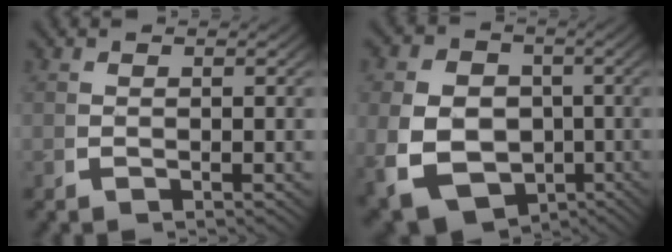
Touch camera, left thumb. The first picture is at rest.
{"total": 14.5, "force": [-3.5, 11.7, 7.7], "torque": [-0.182, -0.076, -0.028]}